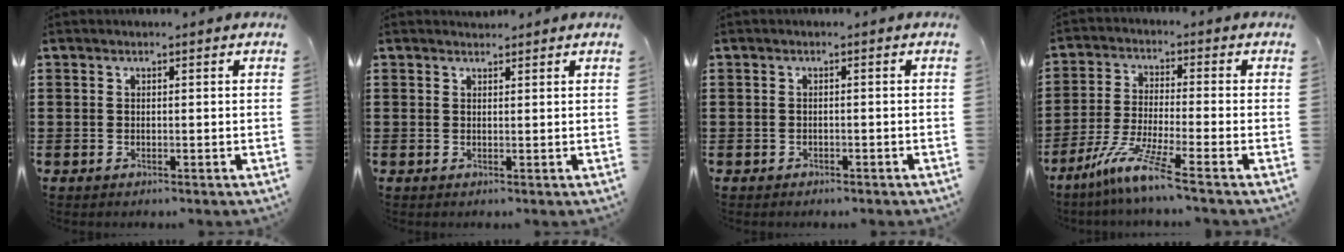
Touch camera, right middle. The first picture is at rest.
{"total": 1.1, "force": [1.1, 0.1, -0.2], "torque": [0.000, -0.002, 0.021]}
{"total": 0.7, "force": [-0.7, 0.3, 0.0], "torque": [-0.002, 0.002, -0.015]}
{"total": 7.7, "force": [-5.7, -0.2, 5.3], "torque": [-0.111, -0.016, -0.111]}